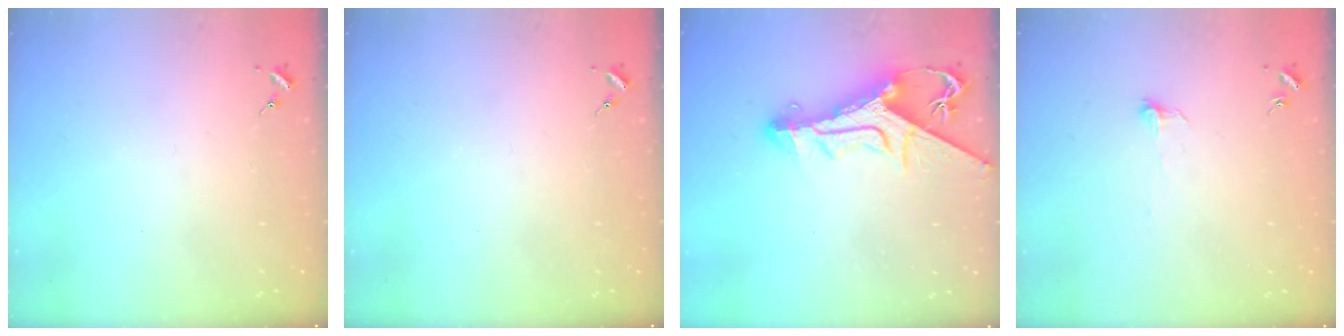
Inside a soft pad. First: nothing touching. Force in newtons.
{"total": 0.0}
{"total": 14.2, "press": 14.2, "slide": 1.5}
{"total": 3.9, "press": 3.9, "slide": 0.3}